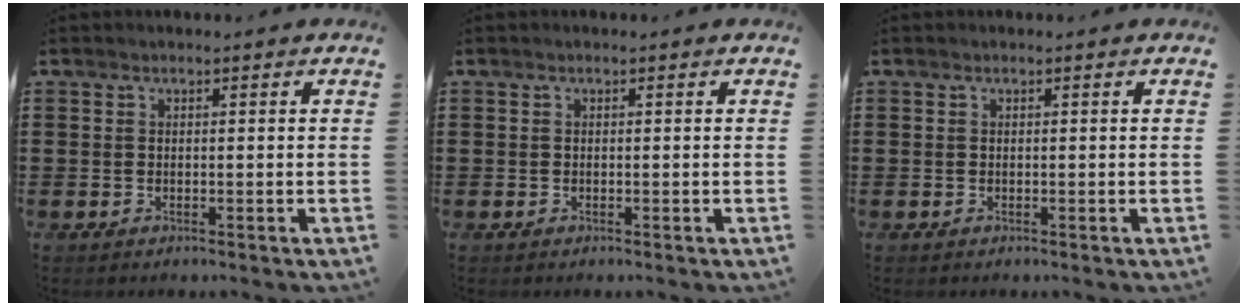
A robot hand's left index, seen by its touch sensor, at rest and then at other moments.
{"total": 0.0}
{"total": 0.0}